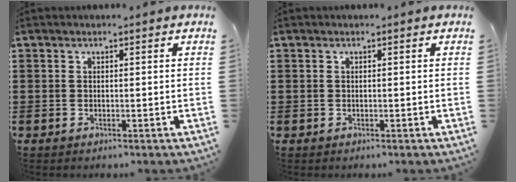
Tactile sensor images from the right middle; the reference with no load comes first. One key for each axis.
{"total": 0.0}